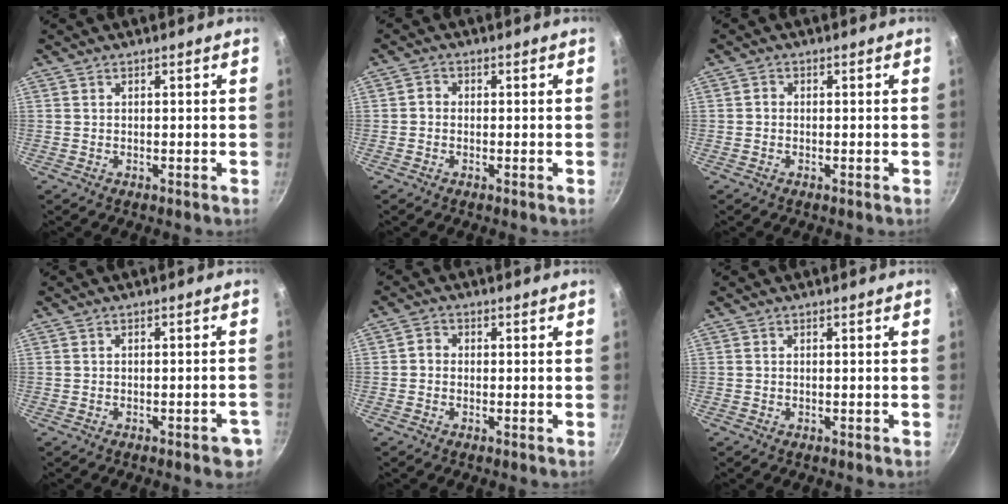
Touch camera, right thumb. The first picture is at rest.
{"total": 1.6, "force": [-0.3, 1.4, 0.7], "torque": [-0.011, 0.008, -0.008]}
{"total": 1.0, "force": [-0.1, 0.9, 0.4], "torque": [-0.007, 0.005, -0.004]}
{"total": 4.2, "force": [-2.2, 1.5, 3.2], "torque": [-0.031, 0.017, -0.020]}
{"total": 2.0, "force": [-0.3, 1.7, 0.9], "torque": [-0.013, 0.010, -0.011]}
{"total": 0.0}